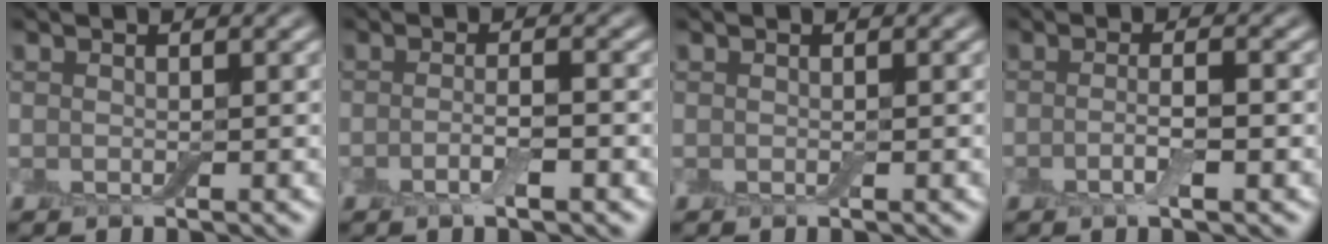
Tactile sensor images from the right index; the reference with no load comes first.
{"total": 2.2, "force": [-0.9, 0.4, 2.0], "torque": [-0.039, 0.000, -0.019]}
{"total": 0.0}
{"total": 2.3, "force": [-0.6, 0.4, 2.2], "torque": [-0.042, -0.001, -0.015]}